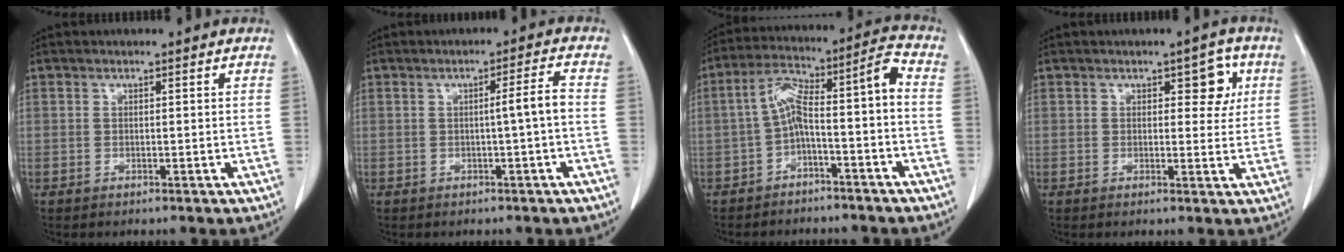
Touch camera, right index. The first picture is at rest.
{"total": 3.2, "force": [-0.5, -0.6, 3.1], "torque": [-0.044, 0.003, -0.007]}
{"total": 9.5, "force": [-2.7, 1.1, 9.0], "torque": [-0.154, 0.054, -0.046]}
{"total": 4.4, "force": [1.6, 2.3, 3.4], "torque": [-0.033, 0.006, 0.019]}